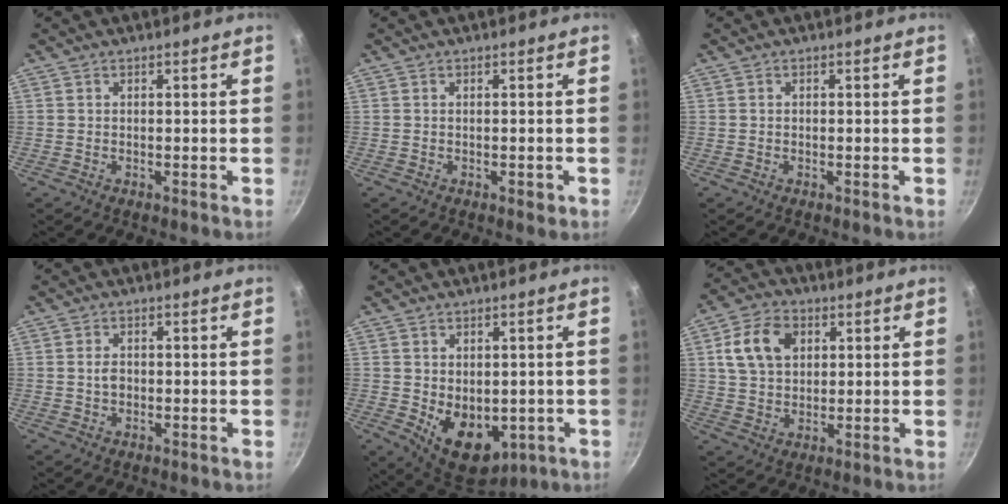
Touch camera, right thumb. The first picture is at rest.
{"total": 1.0, "force": [-0.4, 0.5, 0.8], "torque": [-0.007, -0.001, -0.004]}
{"total": 0.0}
{"total": 2.1, "force": [-0.1, 1.5, 1.5], "torque": [-0.024, 0.003, -0.002]}
{"total": 12.0, "force": [-2.7, 7.8, 8.8], "torque": [-0.105, -0.011, -0.015]}
{"total": 10.5, "force": [3.2, 7.4, 6.6], "torque": [-0.107, 0.003, 0.056]}